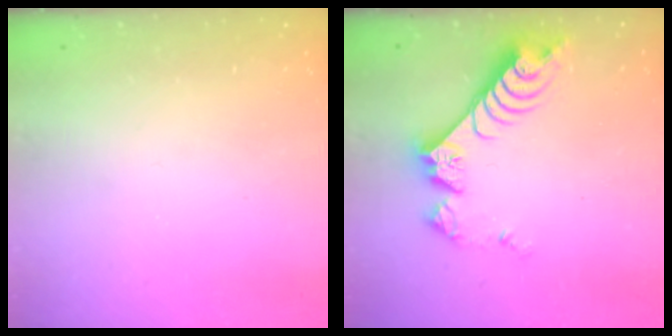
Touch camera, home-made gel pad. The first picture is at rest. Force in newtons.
{"total": 10.2, "press": 10.1, "slide": 1.0}